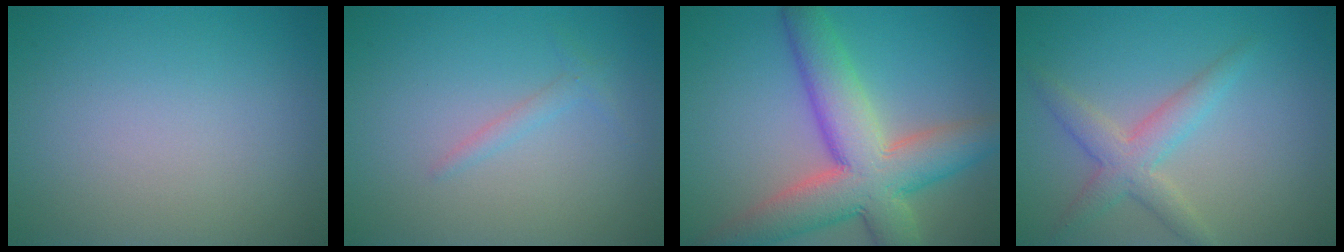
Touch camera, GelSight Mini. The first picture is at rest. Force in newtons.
{"total": 0.9, "press": 0.9, "slide": 0.1}
{"total": 9.7, "press": 9.6, "slide": 0.7}
{"total": 3.3, "press": 3.3, "slide": 0.1}